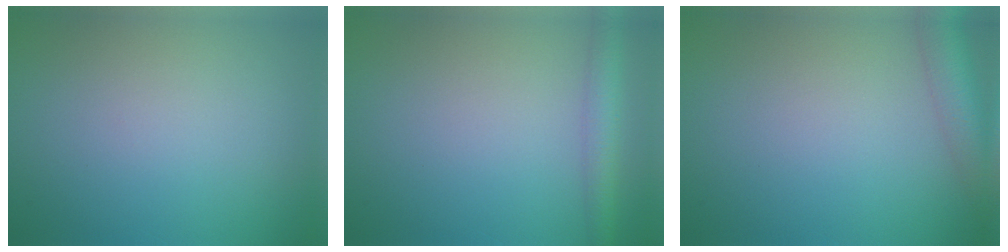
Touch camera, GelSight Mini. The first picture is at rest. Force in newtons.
{"total": 3.0, "press": 3.0, "slide": 0.1}
{"total": 4.9, "press": 4.9, "slide": 0.3}